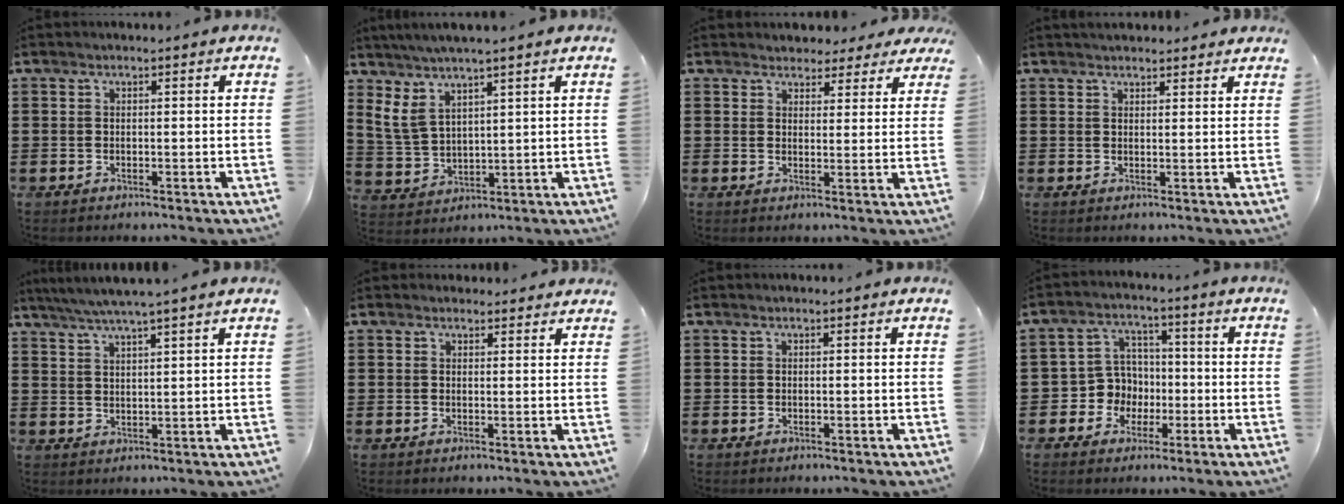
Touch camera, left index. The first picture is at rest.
{"total": 5.5, "force": [3.4, 2.2, 3.8], "torque": [-0.089, -0.002, 0.060]}
{"total": 3.5, "force": [3.1, 1.5, 0.1], "torque": [-0.008, -0.004, 0.058]}
{"total": 2.1, "force": [2.0, 0.5, 0.2], "torque": [-0.008, 0.002, 0.039]}
{"total": 4.0, "force": [3.4, -0.5, 2.0], "torque": [-0.048, -0.010, 0.061]}
{"total": 1.7, "force": [1.5, 0.6, 0.1], "torque": [-0.007, 0.004, 0.031]}
{"total": 0.0}
{"total": 5.8, "force": [-1.1, 5.6, 1.2], "torque": [-0.049, 0.010, -0.023]}